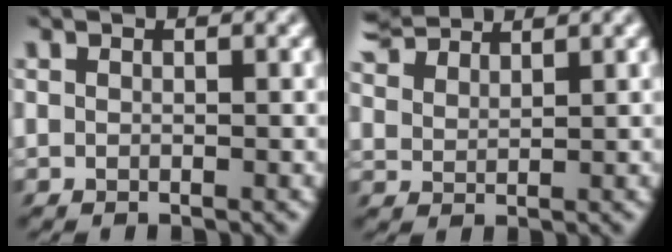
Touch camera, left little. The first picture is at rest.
{"total": 4.5, "force": [4.0, 1.2, 1.9], "torque": [-0.068, 0.018, 0.077]}